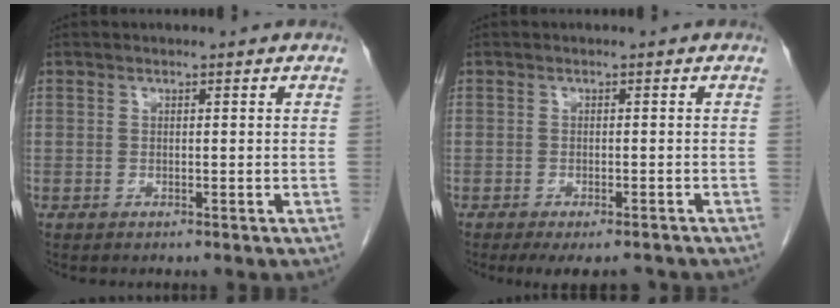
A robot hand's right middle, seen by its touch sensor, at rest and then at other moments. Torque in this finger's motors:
{"motor_torque": [0.58, -0.51, 0.11, 0.06]}